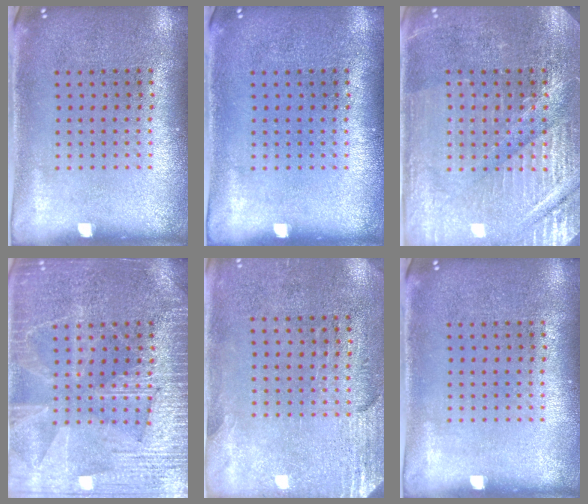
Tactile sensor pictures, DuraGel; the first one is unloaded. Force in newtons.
{"total": 0.0}
{"total": 3.9, "press": 3.7, "slide": 1.0}
{"total": 5.6, "press": 5.5, "slide": 0.7}
{"total": 2.8, "press": 2.5, "slide": 1.4}
{"total": 0.0}